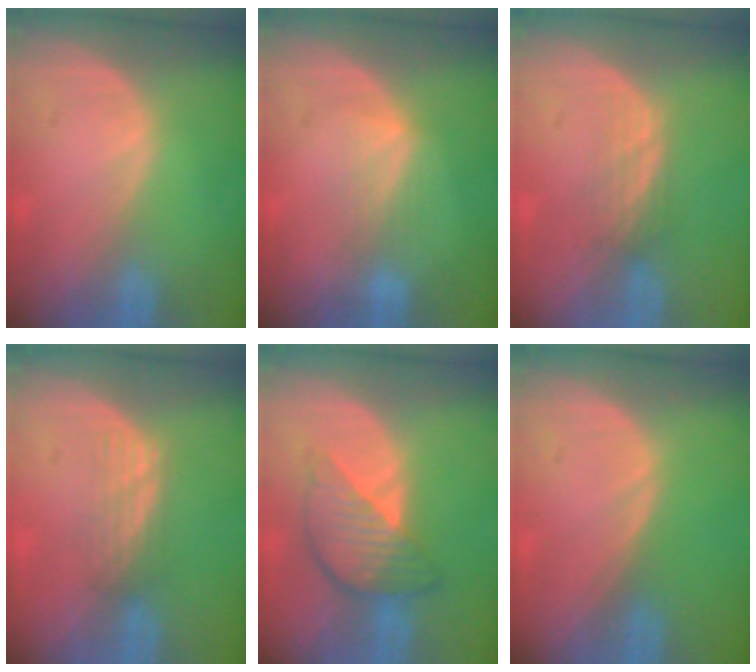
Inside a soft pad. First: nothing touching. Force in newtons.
{"total": 2.7, "press": 2.7, "slide": 0.4}
{"total": 2.3, "press": 2.2, "slide": 0.6}
{"total": 3.1, "press": 2.5, "slide": 1.7}
{"total": 6.3, "press": 6.3, "slide": 0.2}
{"total": 0.0}